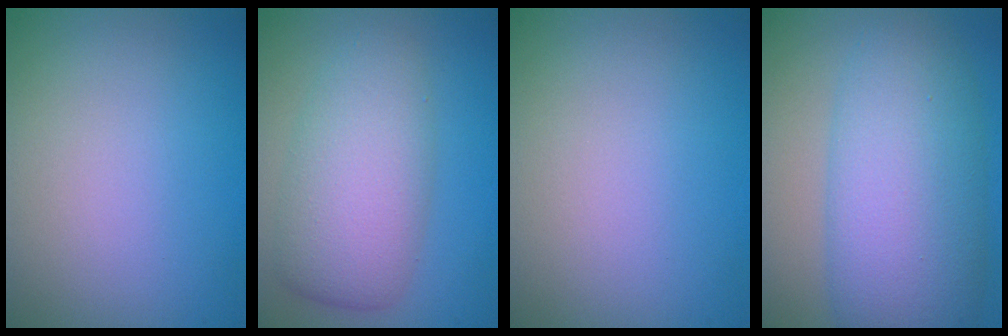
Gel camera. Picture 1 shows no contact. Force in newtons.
{"total": 6.0, "press": 6.0, "slide": 0.1}
{"total": 0.0}
{"total": 10.2, "press": 10.2, "slide": 0.4}